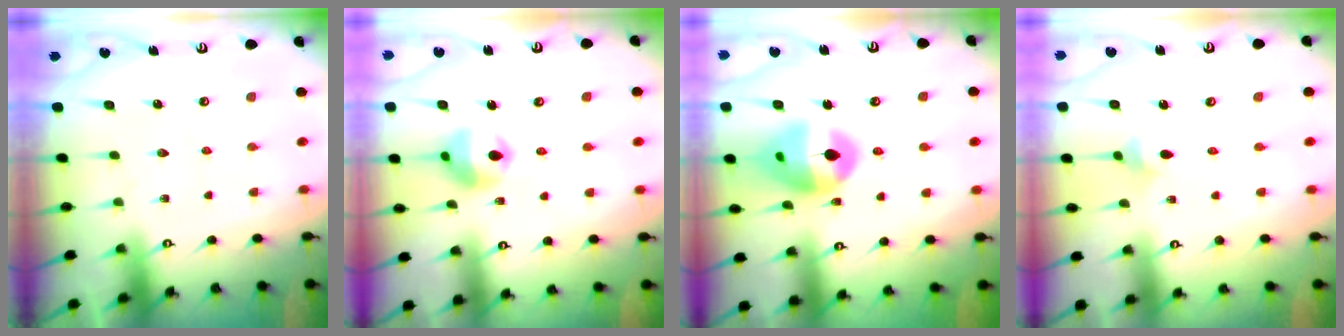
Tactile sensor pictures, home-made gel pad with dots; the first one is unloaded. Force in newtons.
{"total": 10.3, "press": 10.2, "slide": 1.3}
{"total": 14.7, "press": 14.6, "slide": 1.8}
{"total": 3.3, "press": 3.2, "slide": 0.8}